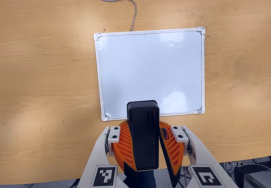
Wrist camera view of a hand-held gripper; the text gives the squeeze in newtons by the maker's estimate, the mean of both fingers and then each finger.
{"total": 10.3, "left": 10.3, "right": 10.3}